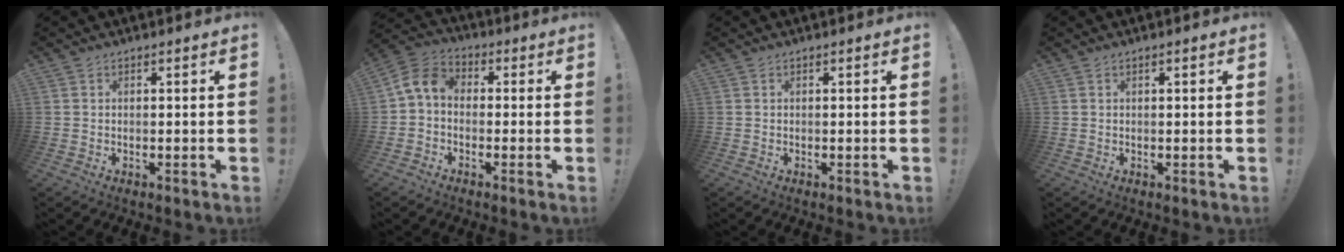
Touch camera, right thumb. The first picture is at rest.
{"total": 8.1, "force": [-0.6, 5.6, 5.8], "torque": [-0.125, 0.019, -0.005]}
{"total": 0.0}
{"total": 0.7, "force": [0.3, 0.0, 0.7], "torque": [-0.008, -0.002, 0.003]}